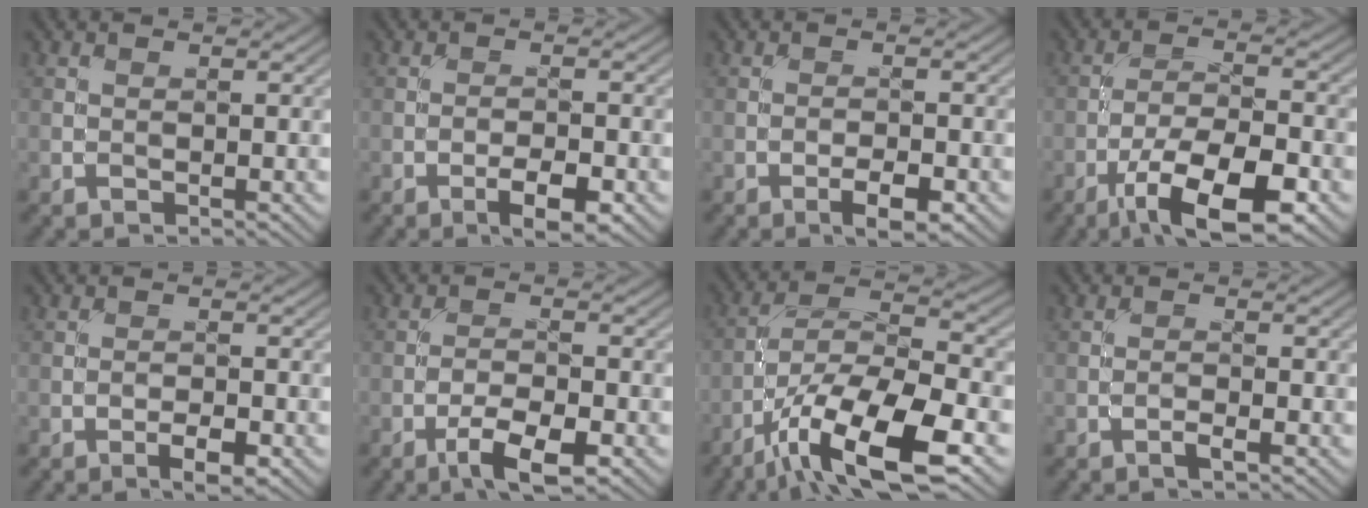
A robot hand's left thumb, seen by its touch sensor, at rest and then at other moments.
{"total": 4.2, "force": [-2.3, 1.2, 3.3], "torque": [-0.055, 0.004, -0.036]}
{"total": 3.4, "force": [-1.9, 0.9, 2.6], "torque": [-0.044, 0.002, -0.032]}
{"total": 11.4, "force": [-6.5, 3.6, 8.6], "torque": [-0.151, -0.002, -0.118]}
{"total": 2.7, "force": [-1.5, 0.8, 2.1], "torque": [-0.037, 0.001, -0.027]}
{"total": 5.6, "force": [-3.3, 1.6, 4.2], "torque": [-0.078, 0.003, -0.059]}
{"total": 14.4, "force": [-7.9, 4.5, 11.1], "torque": [-0.212, -0.007, -0.151]}
{"total": 1.2, "force": [-0.8, 0.0, 0.9], "torque": [-0.019, 0.003, -0.017]}